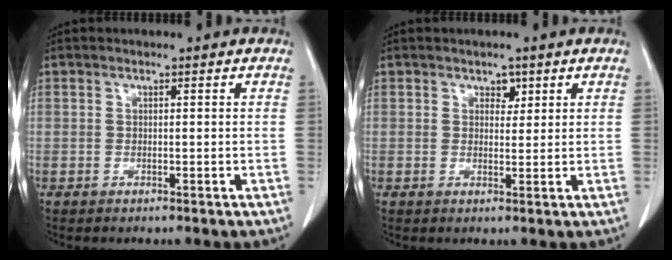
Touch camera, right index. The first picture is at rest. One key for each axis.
{"total": 1.7, "fx": 1.0, "fy": 1.1, "fz": 0.8, "tx": -0.004, "ty": -0.003, "tz": 0.014}